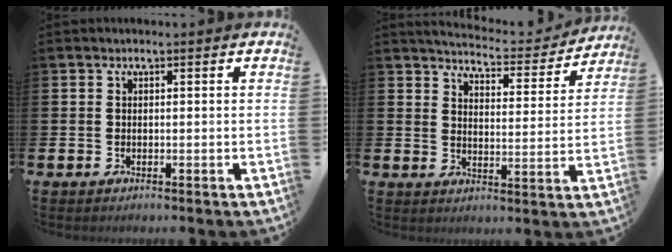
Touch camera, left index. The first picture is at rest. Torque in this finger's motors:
{"motor_torque": [0.87, -1.27, 0.11, 0.06]}